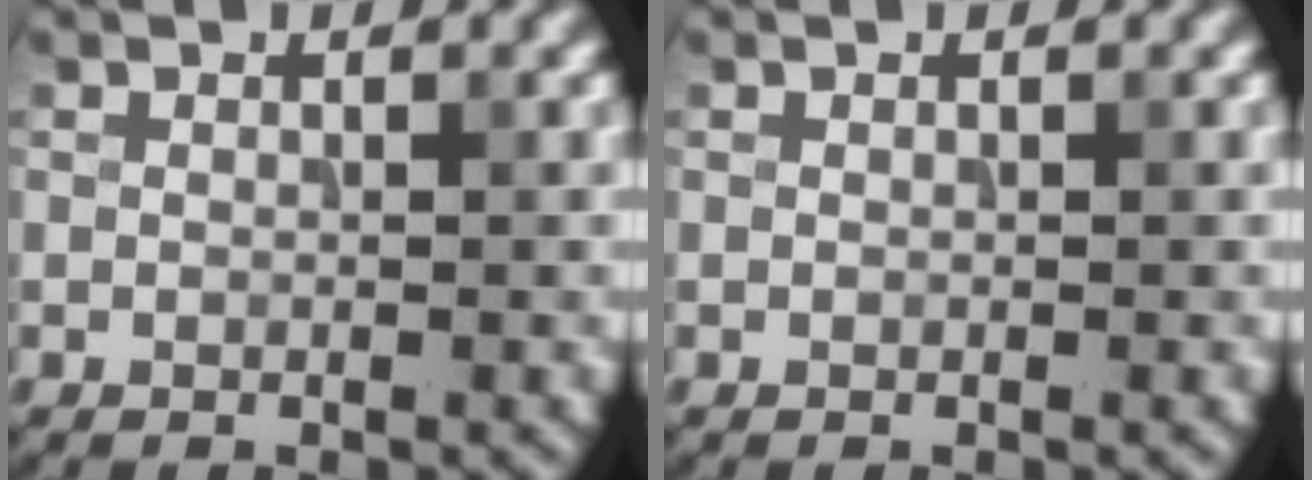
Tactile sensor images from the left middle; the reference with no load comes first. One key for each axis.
{"total": 0.0}